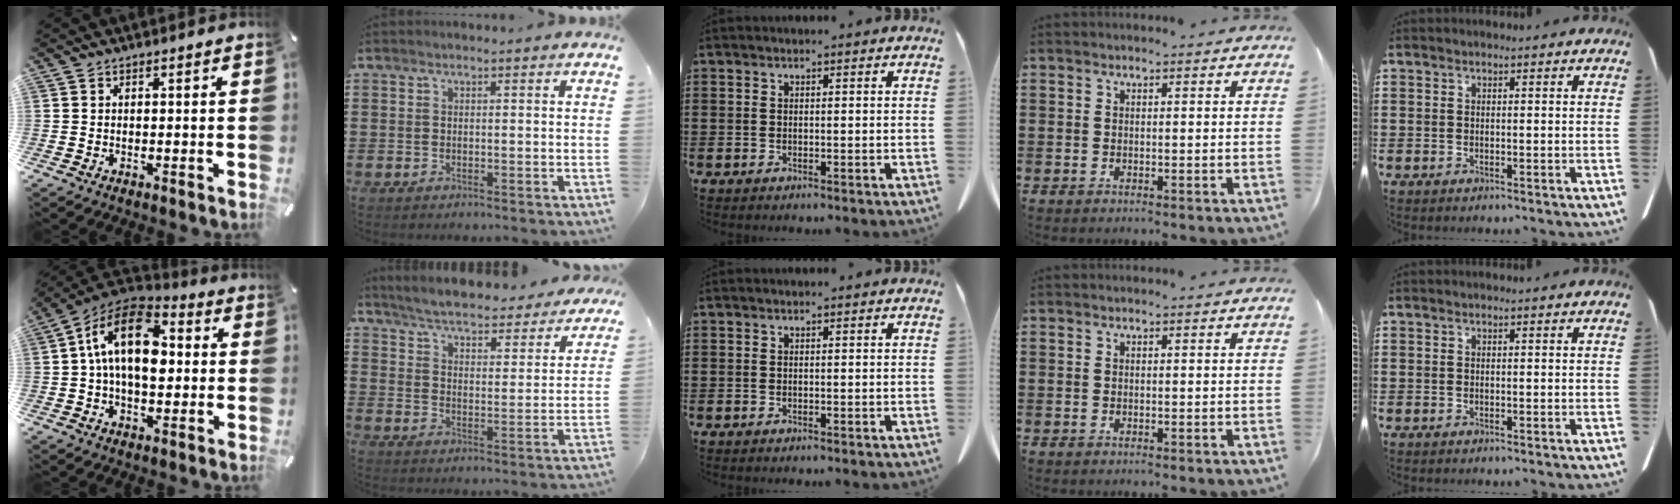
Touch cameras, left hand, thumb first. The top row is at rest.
{"thumb": {"total": 16.5, "force": [1.8, 10.3, 12.8], "torque": [-0.234, -0.002, 0.028]}, "index": {"total": 5.2, "force": [5.1, -0.2, 0.9], "torque": [-0.045, -0.041, 0.085]}}